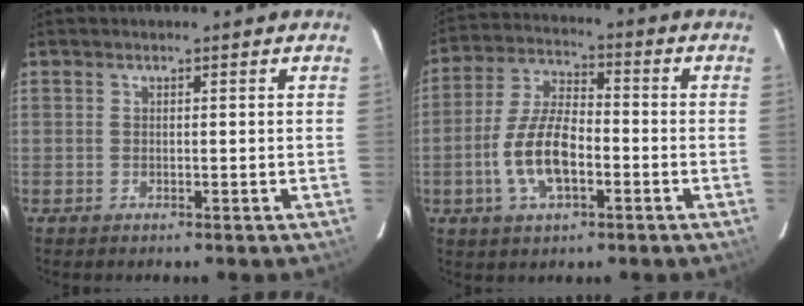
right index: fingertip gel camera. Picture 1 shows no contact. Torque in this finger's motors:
{"motor_torque": [1.19, -0.95, 0.68, 0.19]}